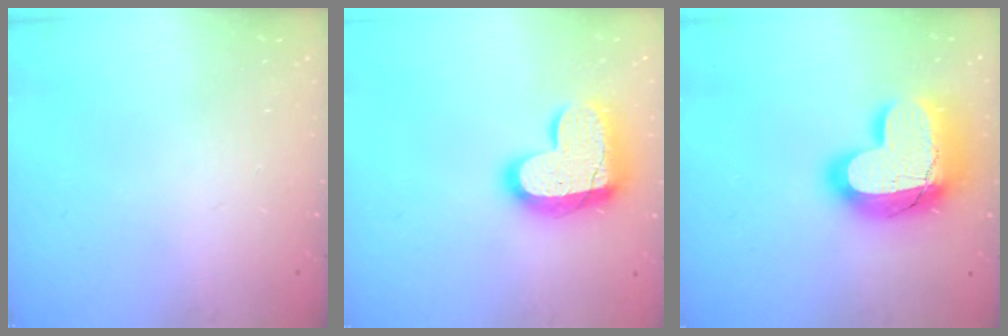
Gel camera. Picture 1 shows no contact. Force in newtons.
{"total": 18.0, "press": 17.9, "slide": 1.3}
{"total": 21.0, "press": 20.9, "slide": 1.5}